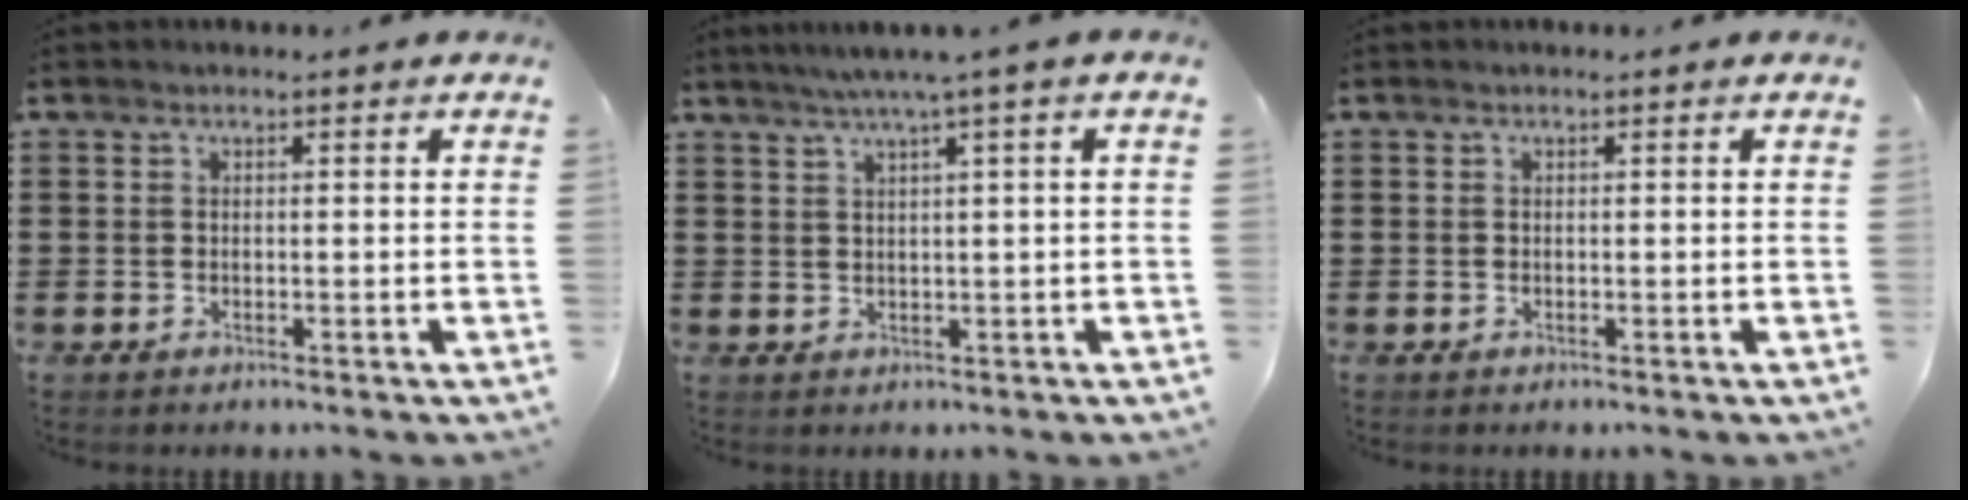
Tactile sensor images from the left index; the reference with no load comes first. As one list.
[{"total": 3.2, "force": [1.6, -0.6, 2.7], "torque": [-0.054, -0.003, 0.026]}, {"total": 0.0}]